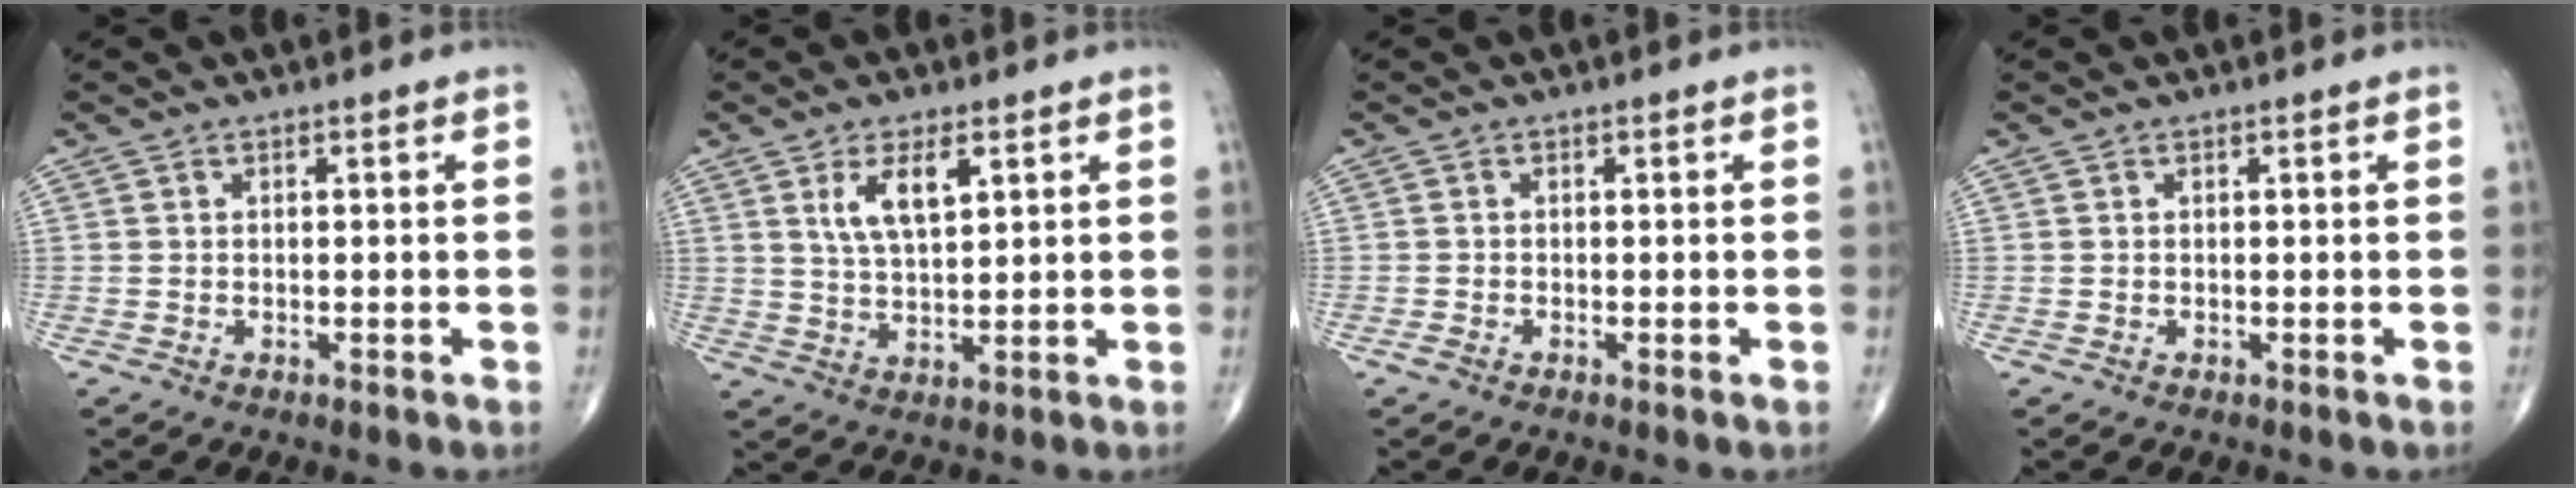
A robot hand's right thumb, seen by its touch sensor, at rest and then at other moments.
{"total": 6.9, "force": [3.0, 2.7, 5.6], "torque": [-0.100, -0.015, 0.061]}
{"total": 1.0, "force": [-0.6, 0.3, 0.8], "torque": [-0.021, -0.004, -0.014]}
{"total": 0.0}